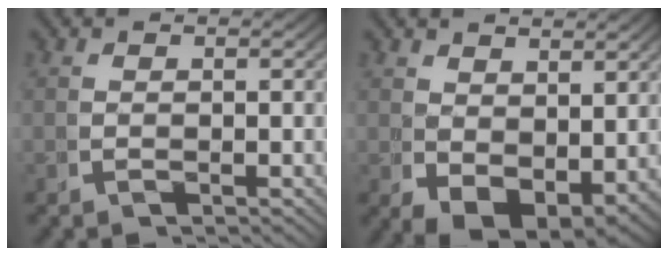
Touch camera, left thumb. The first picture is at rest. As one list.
[{"total": 5.5, "force": [-0.9, 3.9, 3.7], "torque": [-0.058, -0.041, 0.009]}]